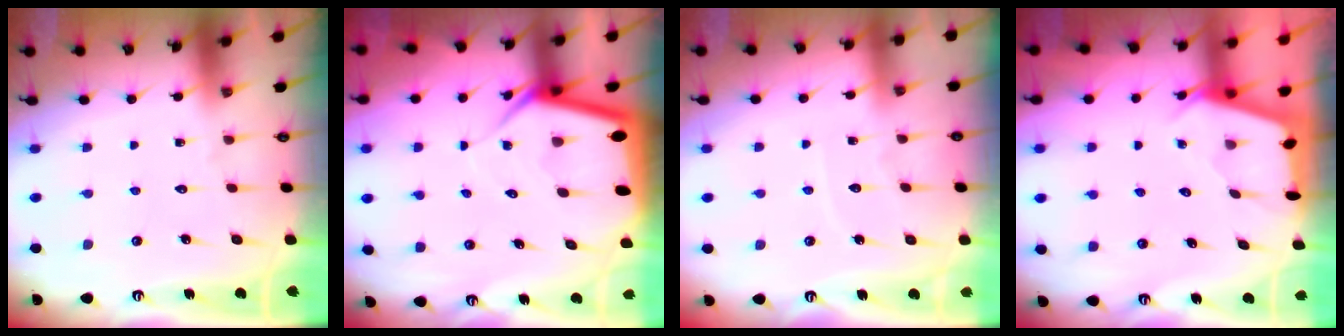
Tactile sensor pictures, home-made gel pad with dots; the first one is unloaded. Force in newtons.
{"total": 7.0, "press": 7.0, "slide": 0.7}
{"total": 3.2, "press": 3.2, "slide": 0.4}
{"total": 2.5, "press": 2.5, "slide": 0.3}